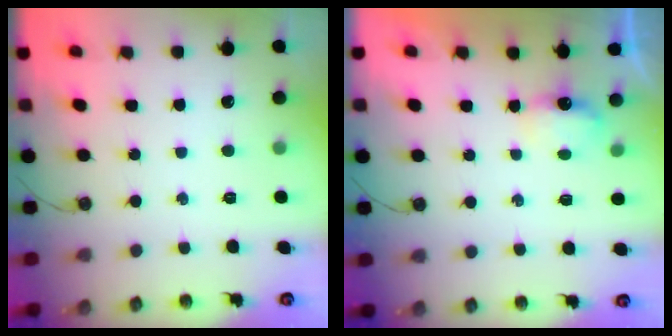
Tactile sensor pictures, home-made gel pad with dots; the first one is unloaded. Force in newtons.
{"total": 5.2, "press": 5.1, "slide": 0.7}